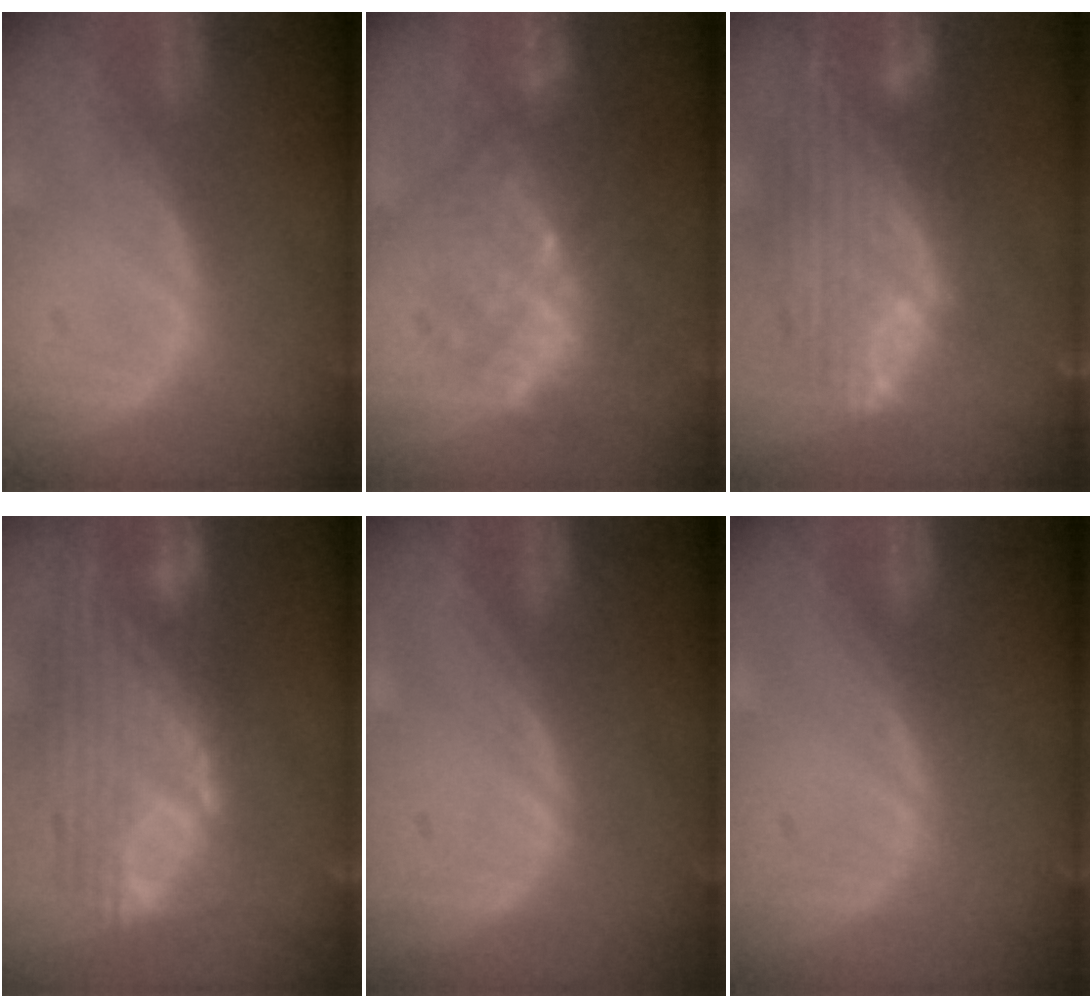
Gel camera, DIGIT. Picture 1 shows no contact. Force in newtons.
{"total": 9.4, "press": 8.7, "slide": 3.5}
{"total": 11.9, "press": 10.0, "slide": 6.4}
{"total": 12.3, "press": 10.4, "slide": 6.5}
{"total": 0.0}
{"total": 0.0}